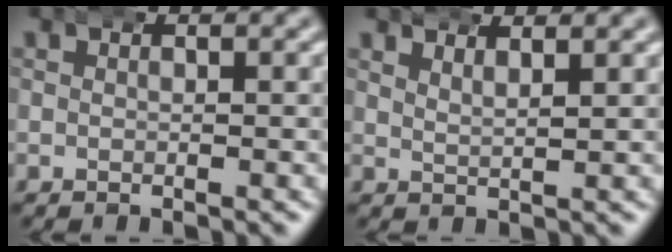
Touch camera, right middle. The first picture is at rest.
{"total": 2.0, "force": [1.9, -0.7, -0.1], "torque": [-0.005, -0.008, 0.043]}